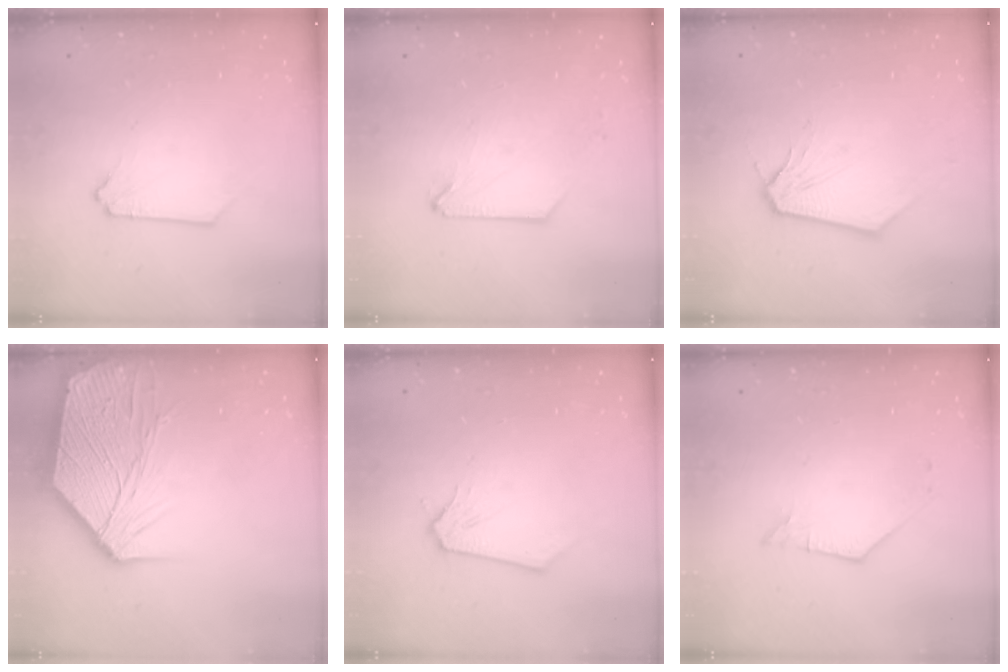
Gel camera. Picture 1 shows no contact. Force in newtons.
{"total": 0.0}
{"total": 1.8, "press": 1.8, "slide": 0.3}
{"total": 19.0, "press": 18.7, "slide": 2.8}
{"total": 0.0}
{"total": 2.1, "press": 2.1, "slide": 0.1}